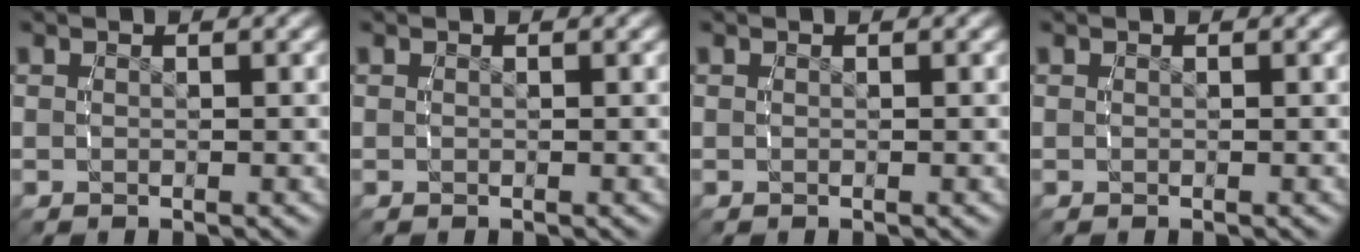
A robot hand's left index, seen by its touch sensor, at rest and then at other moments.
{"total": 0.0}
{"total": 0.0}
{"total": 0.0}